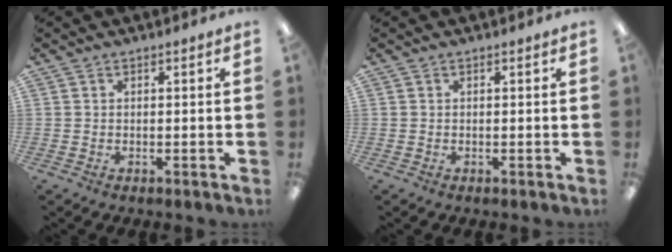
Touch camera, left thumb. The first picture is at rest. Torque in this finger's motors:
{"motor_torque": [-0.05, 0.08, 0.11, -0.11, 0.00]}